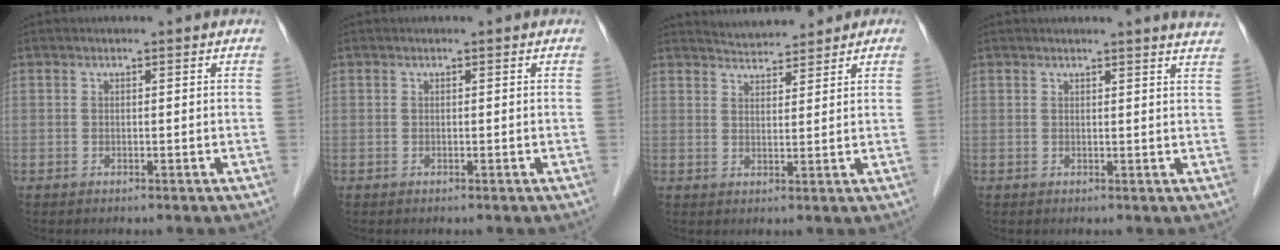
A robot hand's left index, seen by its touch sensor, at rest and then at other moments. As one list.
[{"total": 0.0}, {"total": 5.1, "force": [4.8, 1.3, 0.8], "torque": [-0.014, 0.019, 0.078]}, {"total": 6.5, "force": [6.1, -0.6, 2.2], "torque": [-0.022, -0.008, 0.046]}]